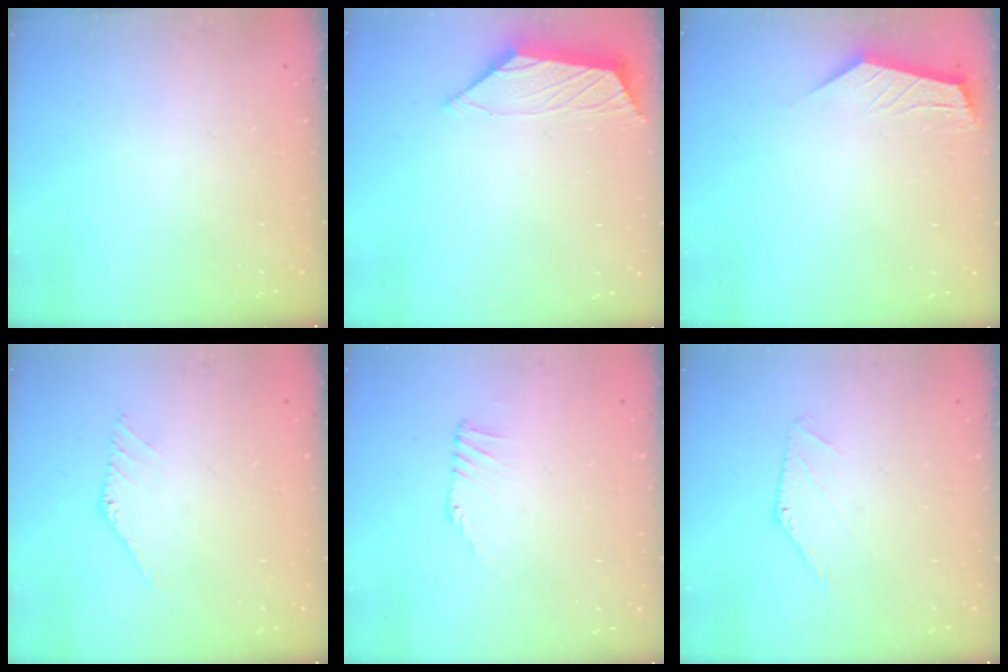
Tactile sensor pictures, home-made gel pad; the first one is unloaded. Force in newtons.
{"total": 1.2, "press": 1.2, "slide": 0.2}
{"total": 2.2, "press": 2.1, "slide": 0.4}
{"total": 1.2, "press": 1.2, "slide": 0.1}
{"total": 0.8, "press": 0.8, "slide": 0.2}
{"total": 0.0}